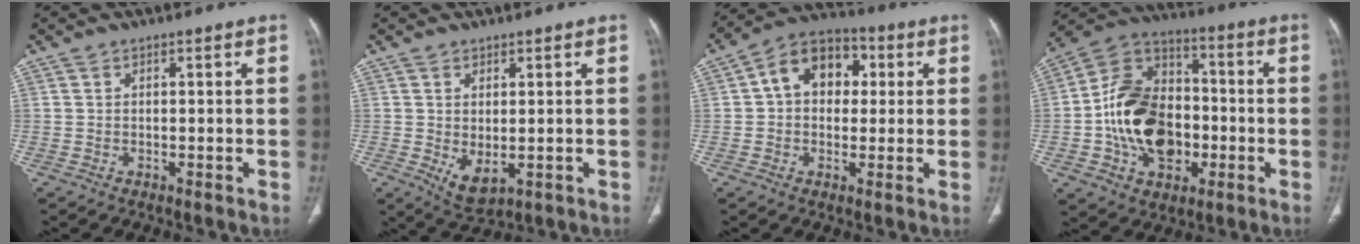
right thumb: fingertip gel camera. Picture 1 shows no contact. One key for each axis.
{"total": 4.9, "fx": -0.6, "fy": 2.5, "fz": 4.2, "tx": -0.068, "ty": -0.011, "tz": 0.008}
{"total": 11.0, "fx": 1.9, "fy": 8.2, "fz": 7.1, "tx": -0.076, "ty": 0.020, "tz": 0.019}
{"total": 20.3, "fx": -3.4, "fy": 14.5, "fz": 13.9, "tx": -0.204, "ty": 0.033, "tz": -0.055}